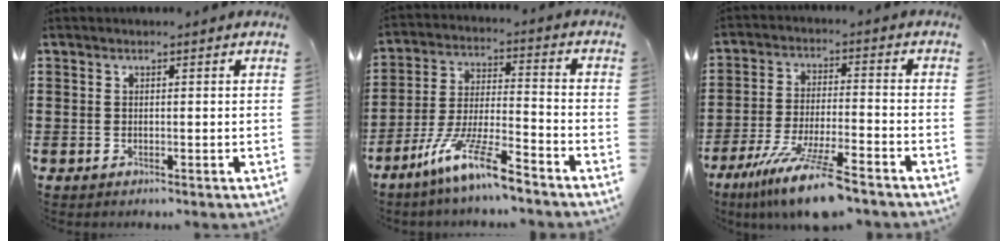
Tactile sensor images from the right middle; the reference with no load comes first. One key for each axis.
{"total": 12.4, "fx": -9.6, "fy": 1.0, "fz": 7.7, "tx": -0.147, "ty": 0.014, "tz": -0.184}
{"total": 10.9, "fx": -8.6, "fy": 0.5, "fz": 6.7, "tx": -0.135, "ty": -0.005, "tz": -0.165}